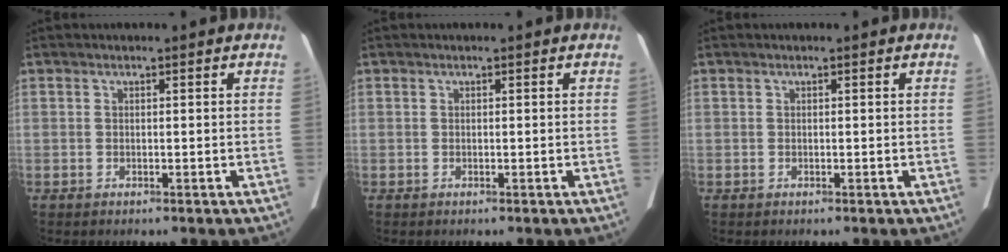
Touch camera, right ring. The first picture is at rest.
{"total": 0.0}
{"total": 0.0}